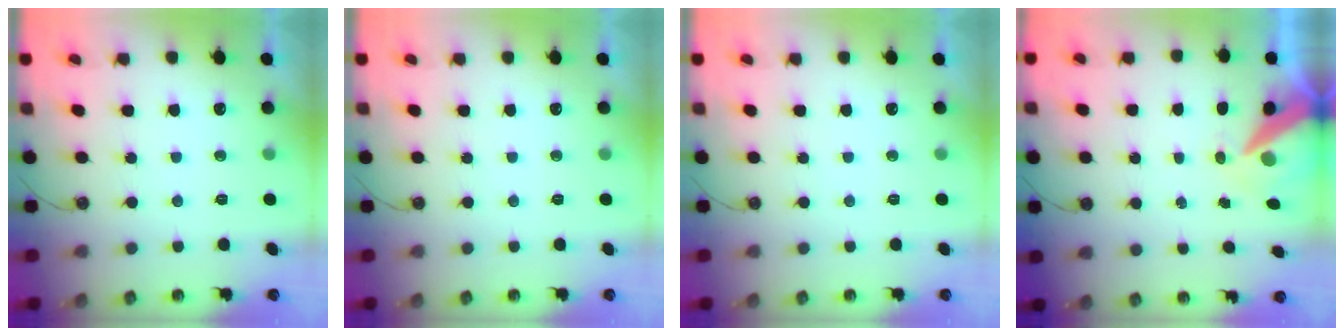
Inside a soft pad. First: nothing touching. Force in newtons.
{"total": 0.0}
{"total": 0.0}
{"total": 11.4, "press": 11.4, "slide": 1.2}